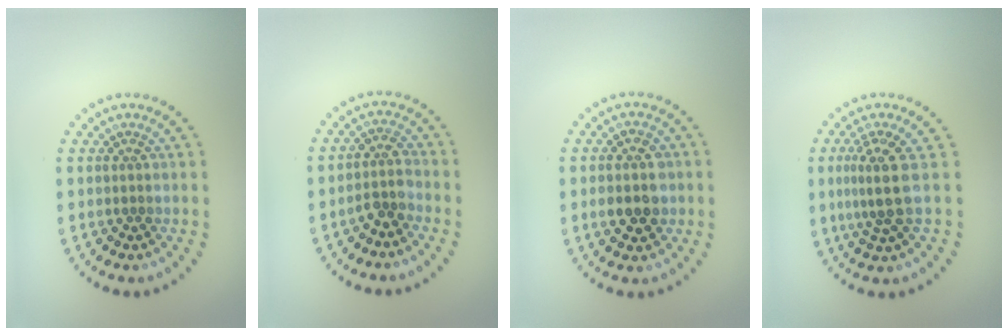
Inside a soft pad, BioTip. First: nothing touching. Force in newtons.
{"total": 2.2, "press": 1.8, "slide": 1.2}
{"total": 3.9, "press": 3.9, "slide": 0.2}
{"total": 3.2, "press": 2.4, "slide": 2.1}